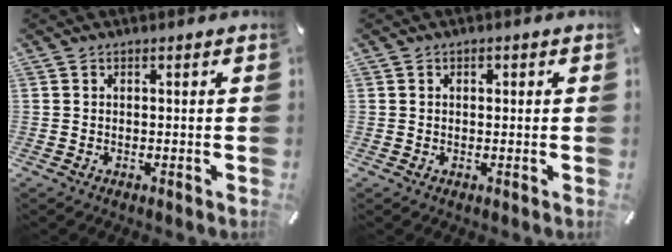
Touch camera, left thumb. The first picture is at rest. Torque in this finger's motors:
{"motor_torque": [-0.09, -0.09, -0.44, 0.34, -0.15]}